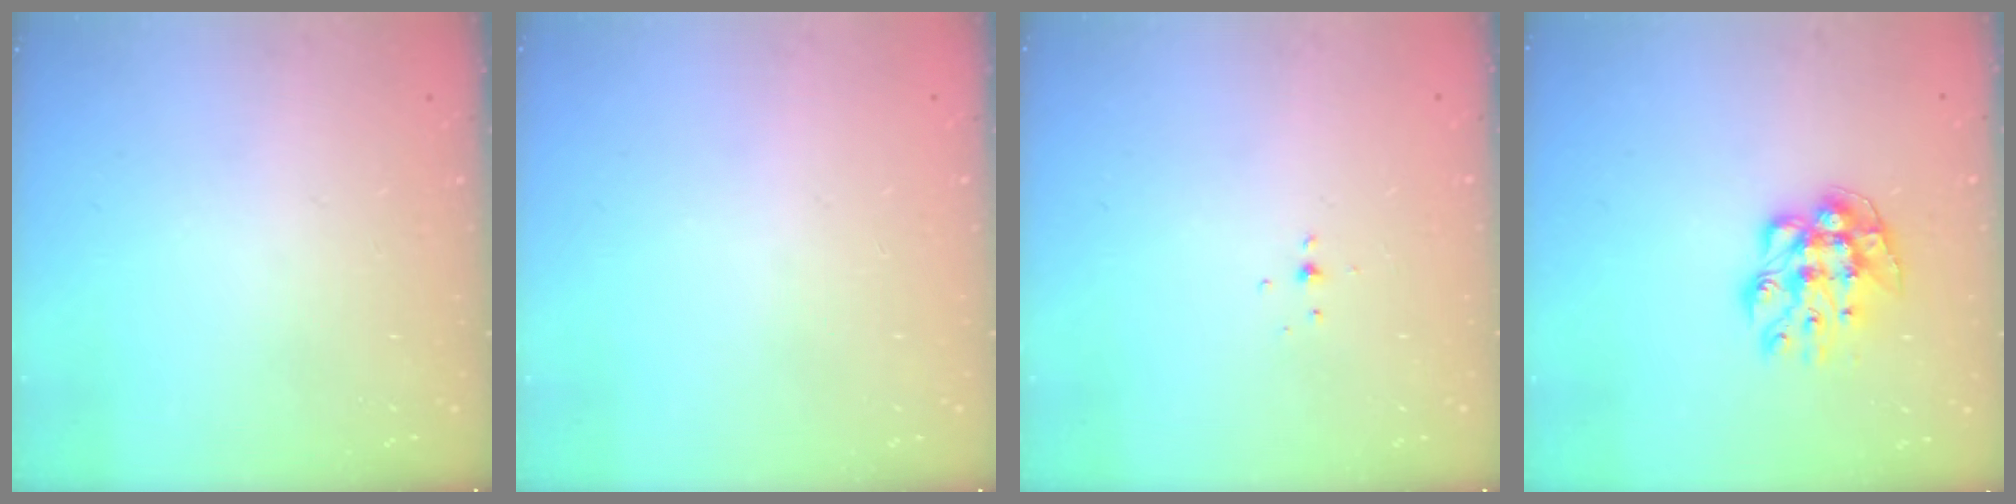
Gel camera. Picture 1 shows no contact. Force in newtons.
{"total": 0.7, "press": 0.7, "slide": 0.2}
{"total": 3.2, "press": 3.1, "slide": 0.8}
{"total": 10.3, "press": 10.3, "slide": 0.5}